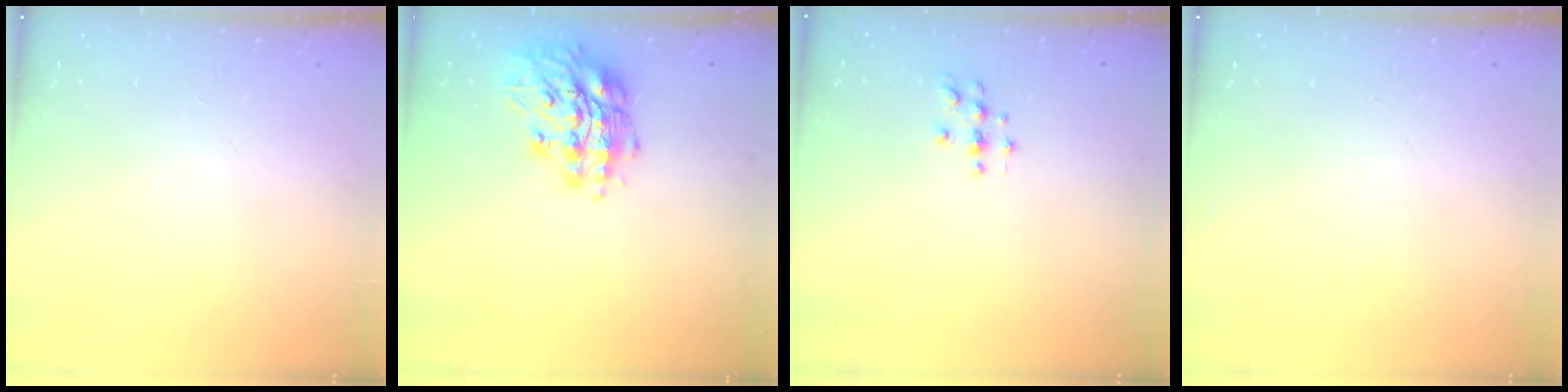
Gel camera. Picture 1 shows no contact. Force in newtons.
{"total": 16.8, "press": 16.8, "slide": 1.4}
{"total": 4.5, "press": 4.4, "slide": 0.5}
{"total": 0.0}